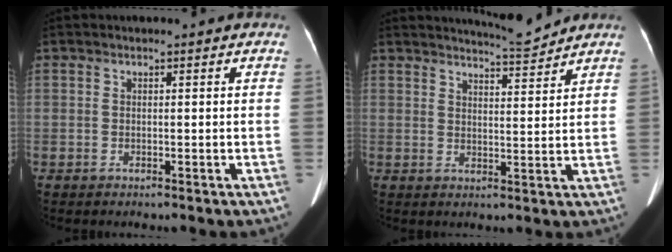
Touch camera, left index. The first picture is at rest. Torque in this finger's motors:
{"motor_torque": [-0.85, -0.82, -0.45, 0.00]}